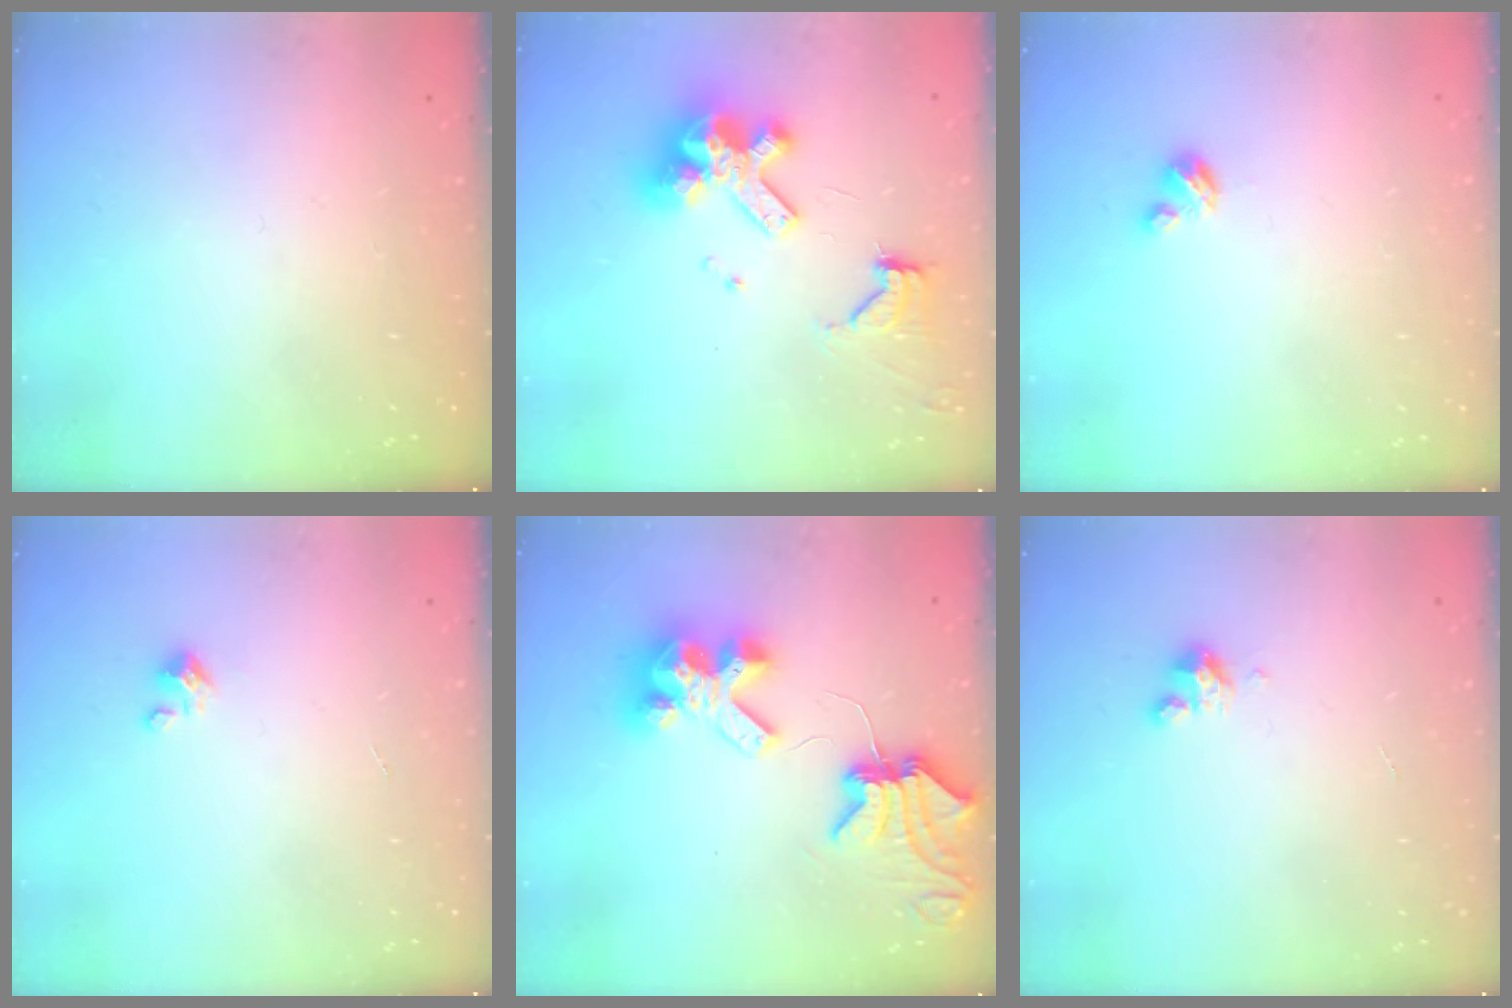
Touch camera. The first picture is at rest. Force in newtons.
{"total": 14.1, "press": 14.0, "slide": 1.8}
{"total": 2.9, "press": 2.9, "slide": 0.3}
{"total": 1.5, "press": 1.5, "slide": 0.1}
{"total": 10.0, "press": 9.9, "slide": 1.6}
{"total": 2.8, "press": 2.8, "slide": 0.2}